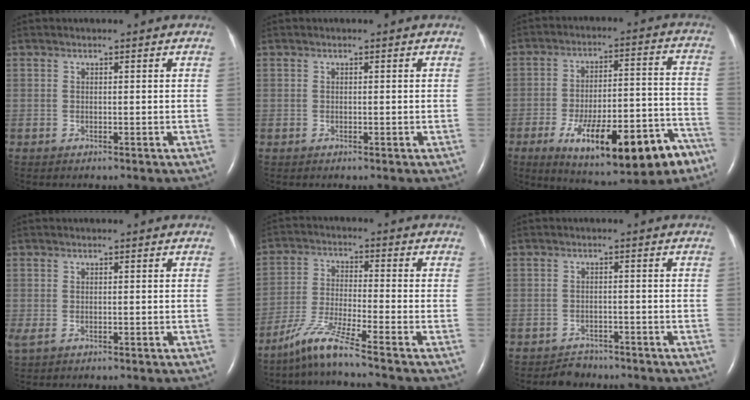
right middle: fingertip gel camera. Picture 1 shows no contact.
{"total": 0.0}
{"total": 20.4, "force": [-11.3, 5.7, 16.0], "torque": [-0.196, 0.012, -0.158]}
{"total": 1.5, "force": [-0.3, 0.8, 1.3], "torque": [-0.040, -0.003, 0.002]}
{"total": 6.9, "force": [-5.6, -1.3, 3.9], "torque": [-0.081, -0.032, -0.116]}
{"total": 2.4, "force": [-2.0, 1.1, -0.5], "torque": [-0.002, 0.001, -0.032]}